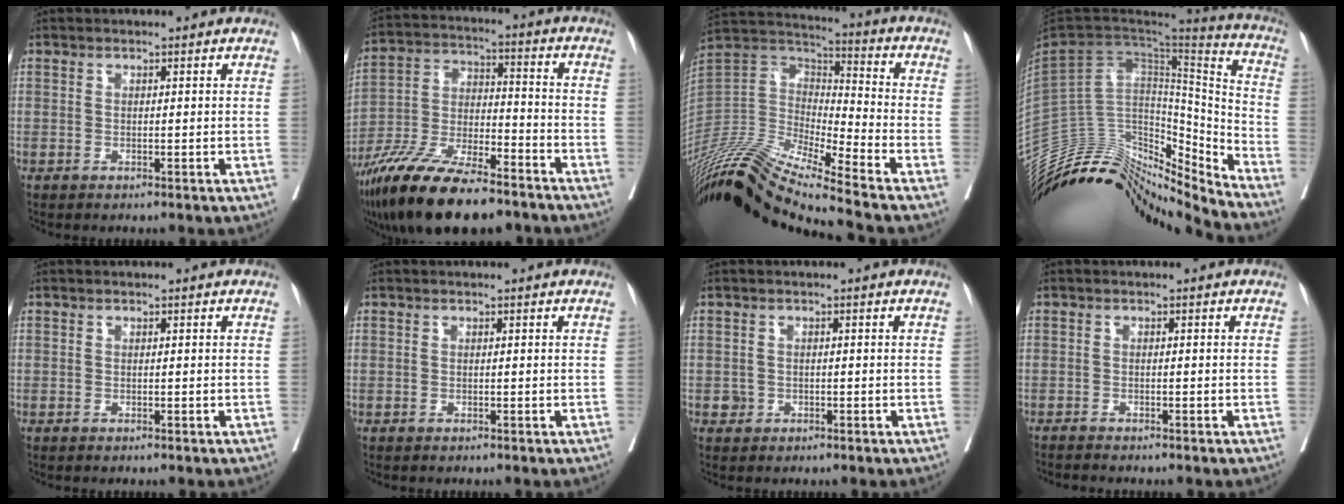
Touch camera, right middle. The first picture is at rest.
{"total": 19.1, "force": [-14.3, 4.6, 11.7], "torque": [-0.231, -0.024, -0.260]}
{"total": 19.0, "force": [-16.5, -0.7, 9.5], "torque": [-0.197, 0.009, -0.314]}
{"total": 25.9, "force": [-23.6, 6.1, 9.0], "torque": [-0.178, 0.035, -0.377]}
{"total": 0.0}
{"total": 0.0}
{"total": 1.1, "force": [-0.4, 1.0, 0.1], "torque": [0.004, 0.004, -0.007]}
{"total": 1.6, "force": [-1.6, -0.2, 0.4], "torque": [-0.011, -0.003, -0.026]}